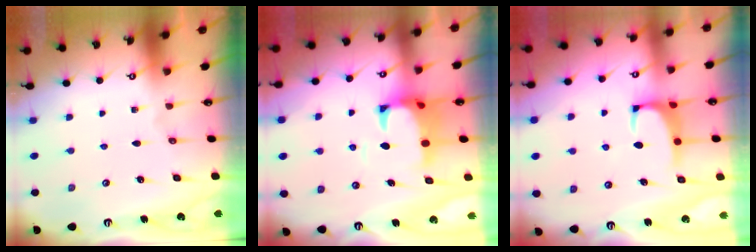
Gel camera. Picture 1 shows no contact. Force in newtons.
{"total": 2.6, "press": 2.4, "slide": 1.1}
{"total": 0.7, "press": 0.4, "slide": 0.6}